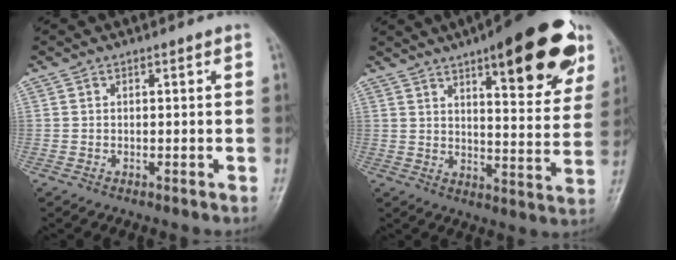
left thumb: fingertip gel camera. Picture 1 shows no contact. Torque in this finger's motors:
{"motor_torque": [0.83, 0.67, 1.67, -1.10, 0.19]}